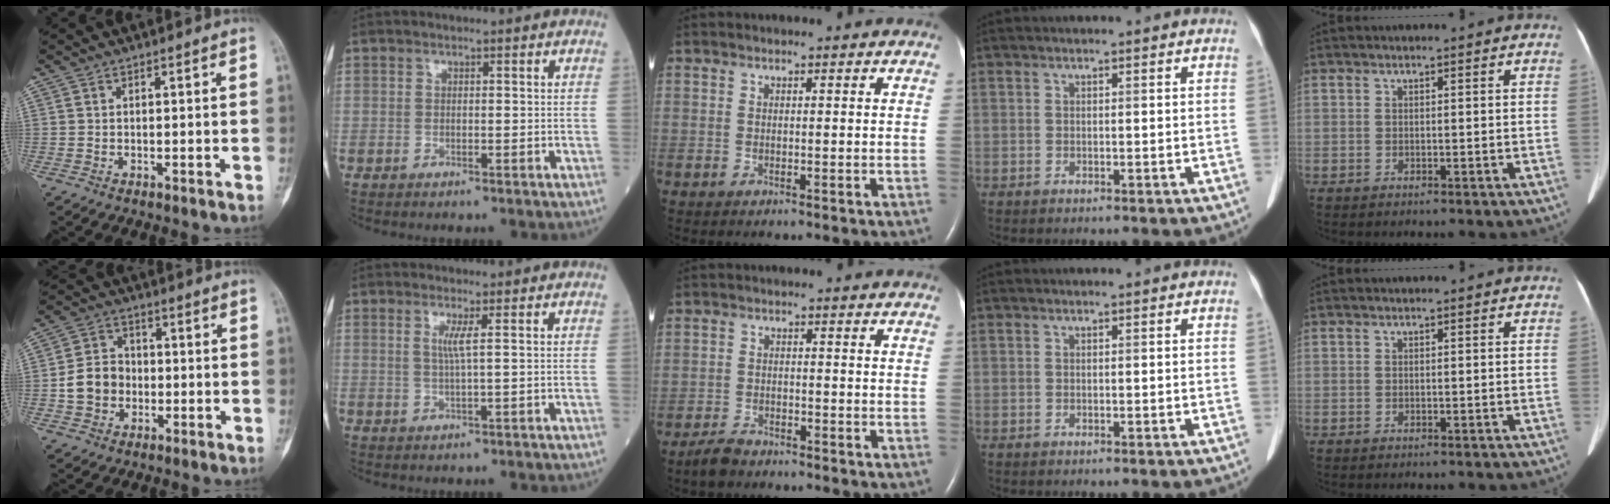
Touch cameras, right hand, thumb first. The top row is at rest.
{"thumb": {"total": 7.8, "force": [-1.4, 6.6, 3.8], "torque": [-0.051, 0.022, -0.031]}, "index": {"total": 2.1, "force": [0.6, -0.5, 2.0], "torque": [-0.044, -0.002, 0.012]}, "middle": {"total": 3.1, "force": [-2.7, 1.1, 1.0], "torque": [-0.033, -0.003, -0.048]}}